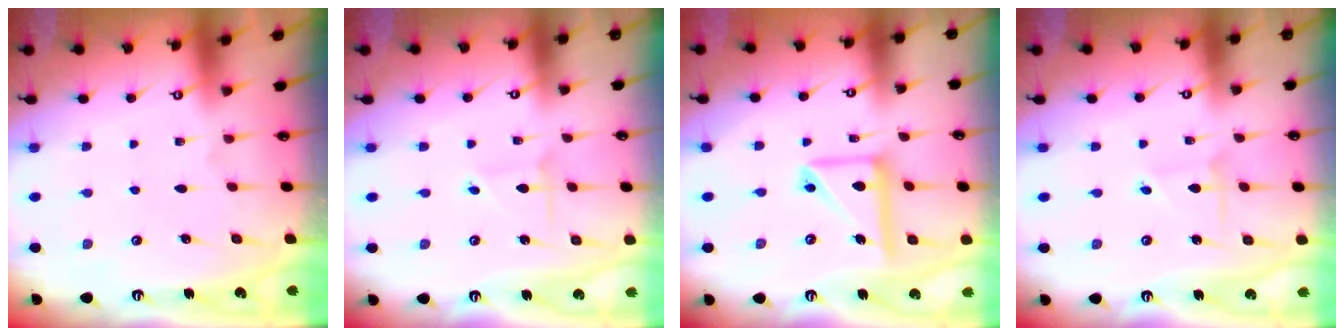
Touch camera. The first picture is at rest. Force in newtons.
{"total": 1.8, "press": 1.8, "slide": 0.1}
{"total": 14.0, "press": 13.9, "slide": 1.4}
{"total": 2.9, "press": 2.9, "slide": 0.1}